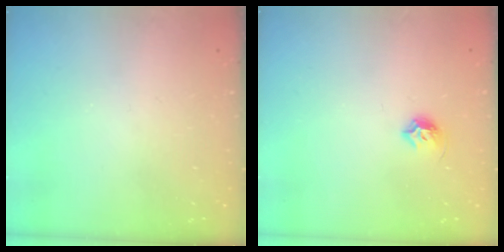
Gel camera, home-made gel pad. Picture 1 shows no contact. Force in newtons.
{"total": 6.0, "press": 5.9, "slide": 1.1}